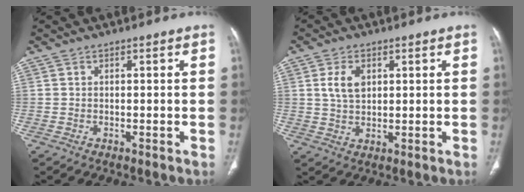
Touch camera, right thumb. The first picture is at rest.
{"total": 5.0, "force": [1.5, 3.2, 3.6], "torque": [-0.060, -0.004, 0.032]}